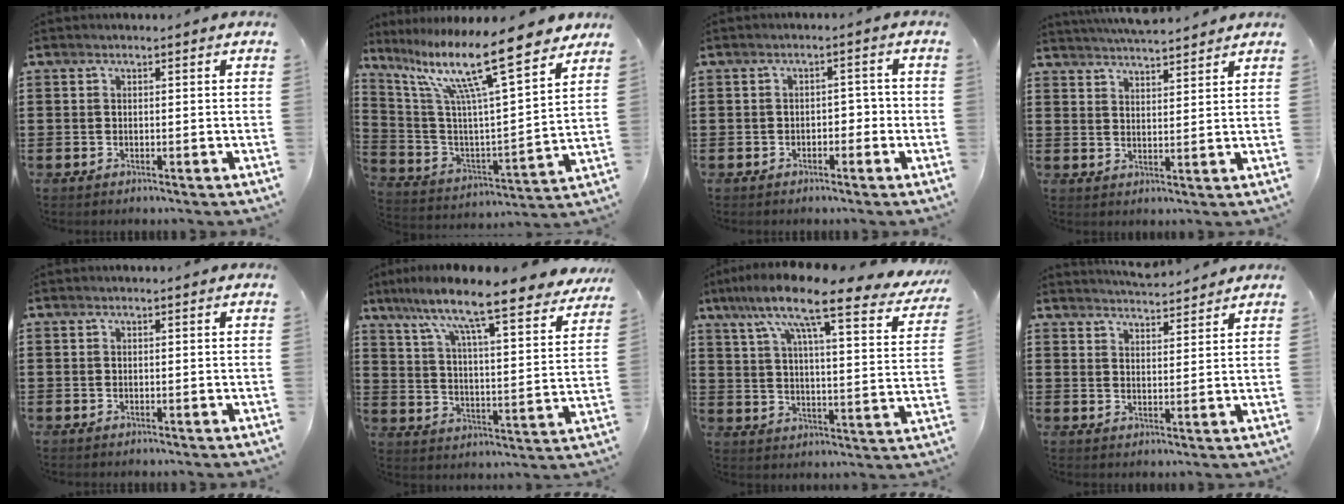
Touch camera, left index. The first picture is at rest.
{"total": 15.1, "force": [10.7, 1.9, 10.5], "torque": [-0.217, -0.067, 0.171]}
{"total": 1.9, "force": [-1.2, 1.0, 1.1], "torque": [-0.027, 0.006, -0.029]}
{"total": 4.3, "force": [4.3, 0.0, 0.7], "torque": [-0.027, -0.018, 0.078]}
{"total": 0.0}
{"total": 10.0, "force": [8.4, 0.3, 5.5], "torque": [-0.132, -0.062, 0.133]}
{"total": 12.5, "force": [9.4, 1.4, 8.1], "torque": [-0.166, -0.055, 0.148]}
{"total": 3.9, "force": [3.9, -0.1, 0.3], "torque": [-0.018, -0.016, 0.071]}